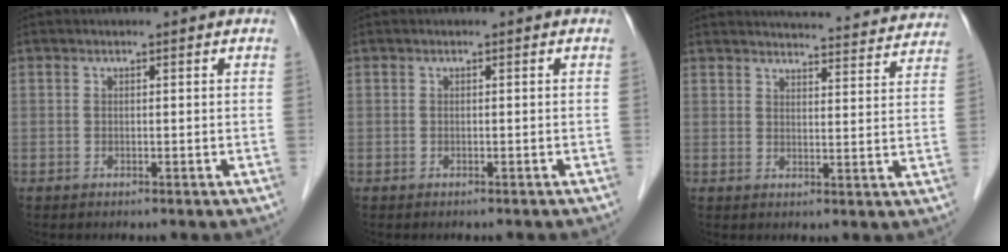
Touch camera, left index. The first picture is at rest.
{"total": 0.6, "force": [-0.5, 0.1, 0.2], "torque": [-0.006, -0.002, -0.006]}
{"total": 20.0, "force": [19.2, 3.3, 4.7], "torque": [-0.053, -0.019, 0.225]}